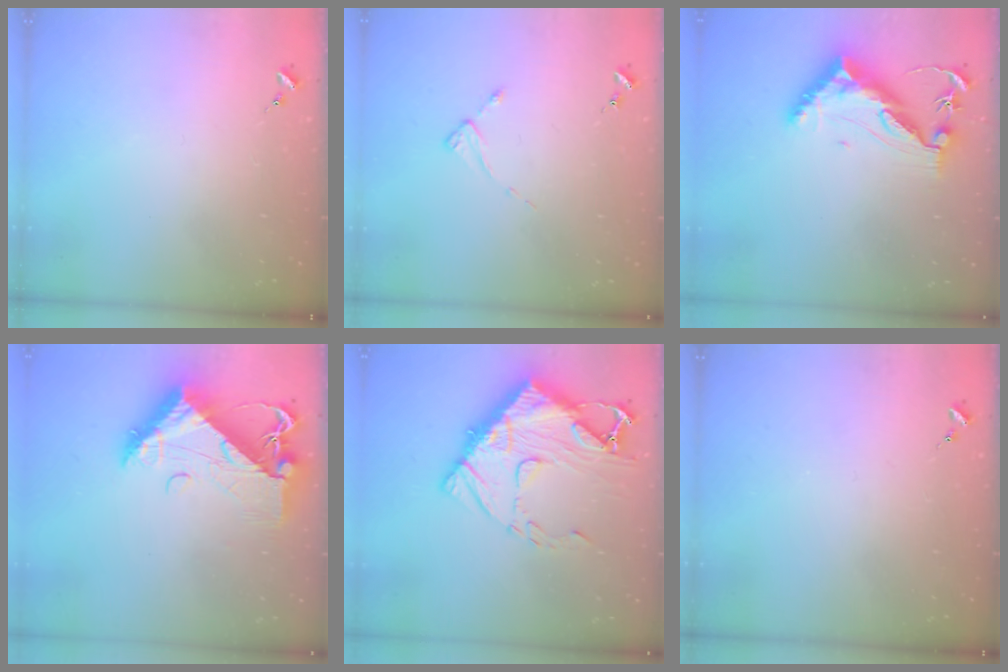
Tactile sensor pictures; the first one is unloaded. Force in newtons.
{"total": 2.0, "press": 2.0, "slide": 0.3}
{"total": 12.2, "press": 12.1, "slide": 0.7}
{"total": 13.2, "press": 13.2, "slide": 1.4}
{"total": 17.4, "press": 17.4, "slide": 1.6}
{"total": 0.0}